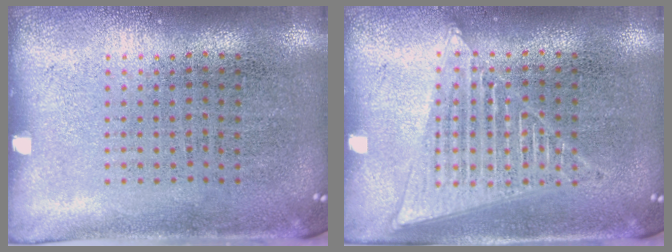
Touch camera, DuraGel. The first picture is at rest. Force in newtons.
{"total": 1.5, "press": 1.5, "slide": 0.1}